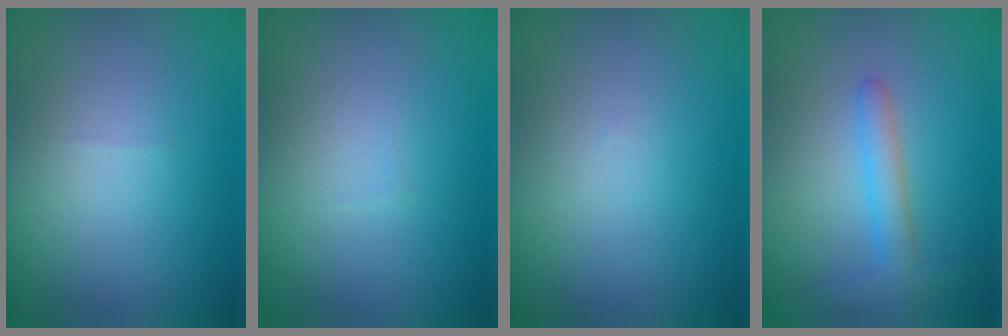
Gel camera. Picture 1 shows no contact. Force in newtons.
{"total": 0.0}
{"total": 0.0}
{"total": 2.5, "press": 2.5, "slide": 0.2}